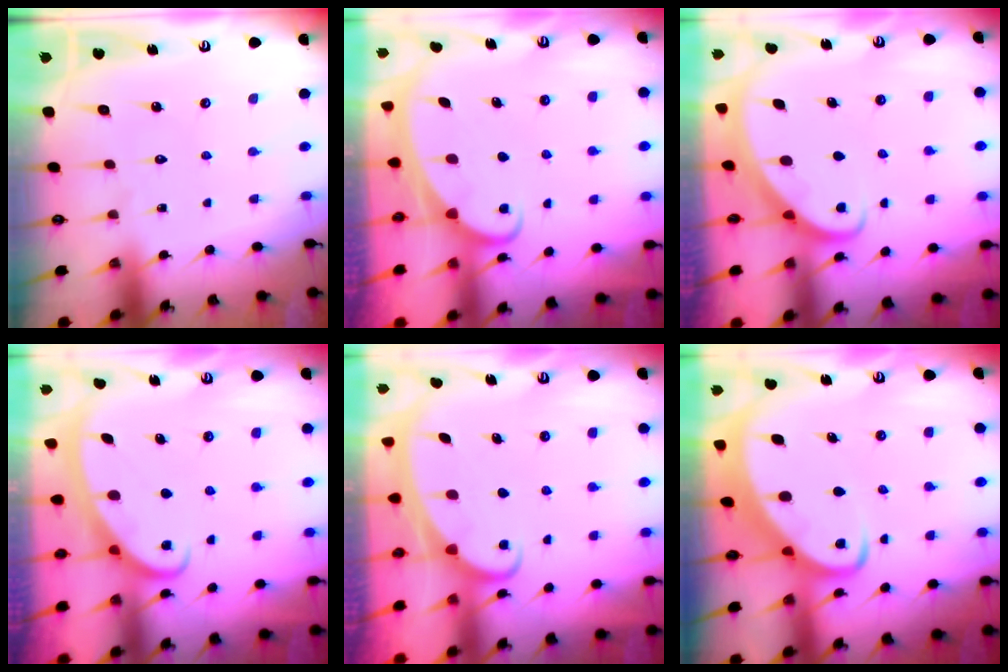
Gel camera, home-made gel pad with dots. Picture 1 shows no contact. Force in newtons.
{"total": 2.3, "press": 2.3, "slide": 0.3}
{"total": 2.6, "press": 2.6, "slide": 0.3}
{"total": 2.6, "press": 2.5, "slide": 0.4}
{"total": 2.4, "press": 2.3, "slide": 0.3}
{"total": 3.9, "press": 3.9, "slide": 0.5}